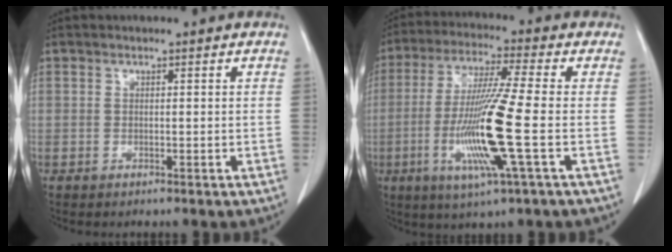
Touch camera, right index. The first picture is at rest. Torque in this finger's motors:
{"motor_torque": [2.14, 0.00, 1.05, 0.21]}